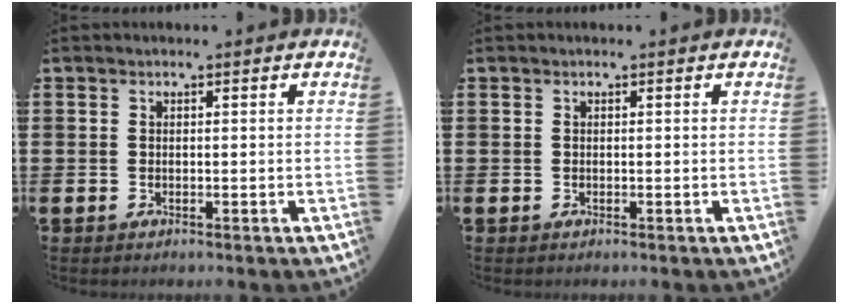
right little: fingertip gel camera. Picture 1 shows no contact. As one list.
[{"total": 0.0}]